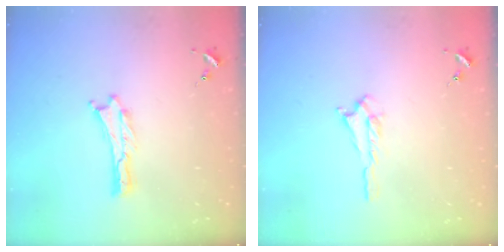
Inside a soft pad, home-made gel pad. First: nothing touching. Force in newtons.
{"total": 0.7, "press": 0.7, "slide": 0.2}